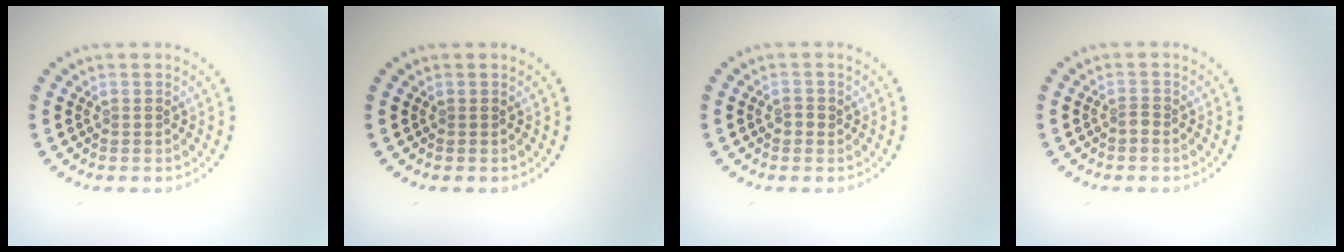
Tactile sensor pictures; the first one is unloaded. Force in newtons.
{"total": 0.0}
{"total": 1.0, "press": 0.9, "slide": 0.3}
{"total": 0.8, "press": 0.3, "slide": 0.7}